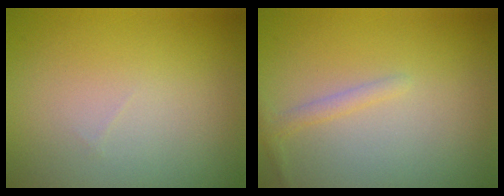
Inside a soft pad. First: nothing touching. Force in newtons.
{"total": 1.2, "press": 1.2, "slide": 0.0}